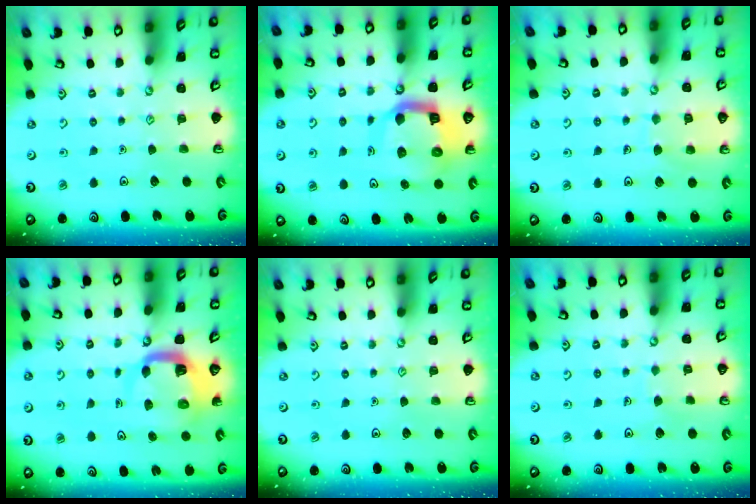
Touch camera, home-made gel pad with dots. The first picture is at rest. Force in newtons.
{"total": 12.5, "press": 12.4, "slide": 1.5}
{"total": 6.7, "press": 6.7, "slide": 0.4}
{"total": 6.4, "press": 6.4, "slide": 0.9}
{"total": 0.0}
{"total": 2.7, "press": 2.7, "slide": 0.1}